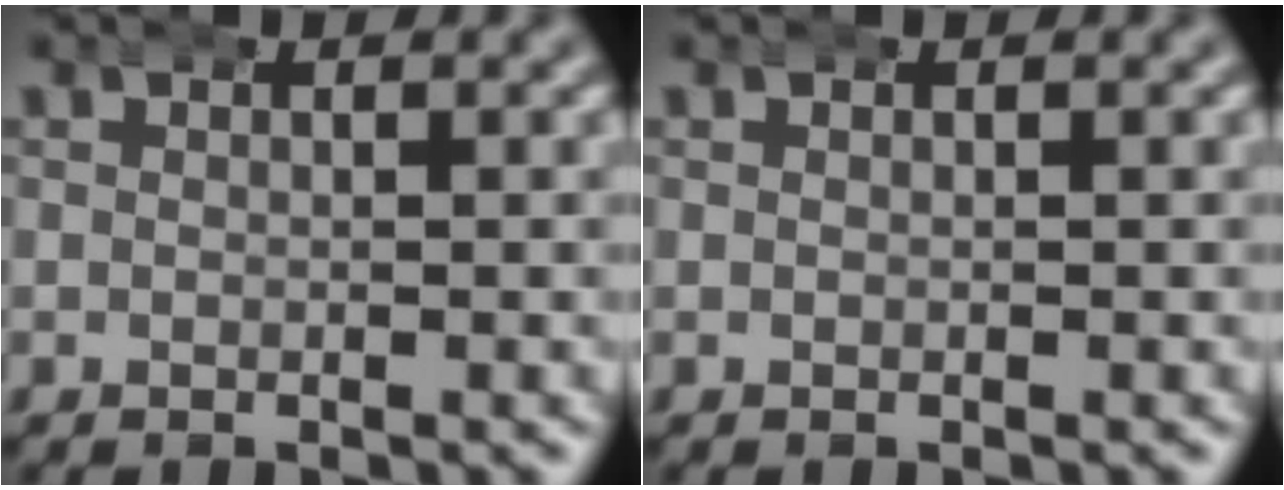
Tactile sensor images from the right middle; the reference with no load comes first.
{"total": 0.0}